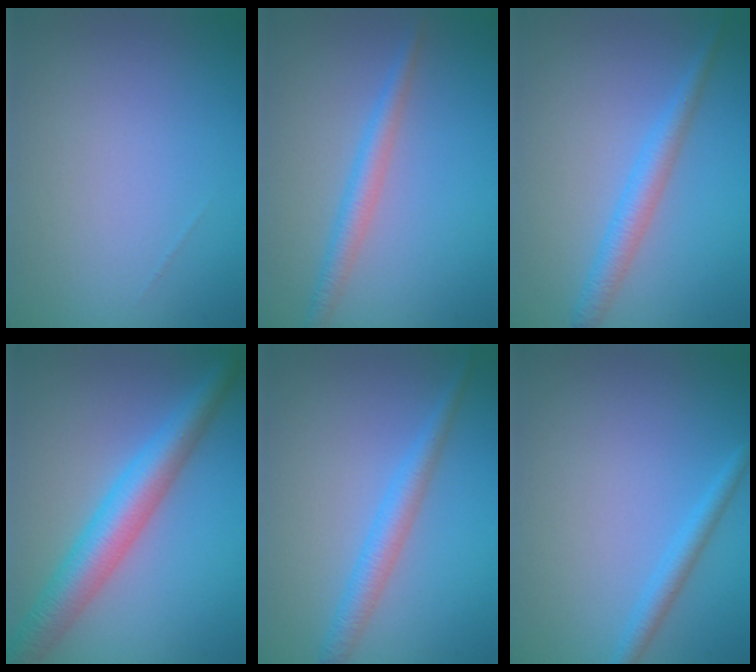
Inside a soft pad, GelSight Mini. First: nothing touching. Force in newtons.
{"total": 2.5, "press": 2.5, "slide": 0.1}
{"total": 2.6, "press": 2.6, "slide": 0.0}
{"total": 5.8, "press": 5.8, "slide": 0.0}
{"total": 2.6, "press": 2.6, "slide": 0.0}
{"total": 1.8, "press": 1.8, "slide": 0.1}